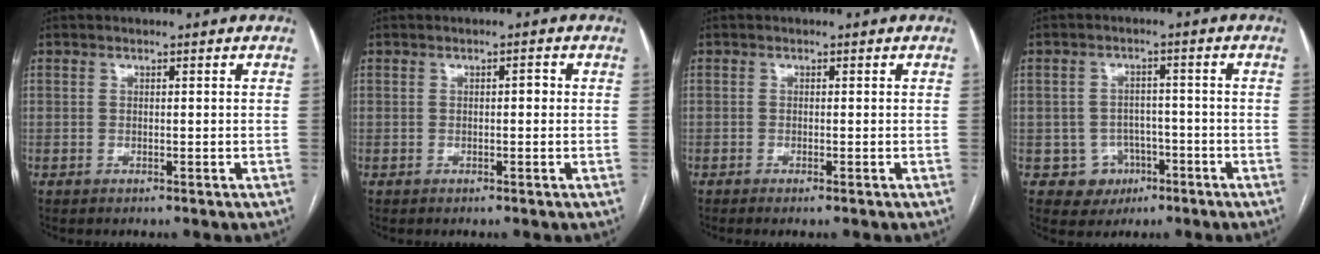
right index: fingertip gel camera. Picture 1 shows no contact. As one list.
[{"total": 1.1, "force": [0.0, 0.5, 1.0], "torque": [-0.011, 0.007, 0.000]}, {"total": 0.7, "force": [-0.4, -0.1, 0.5], "torque": [-0.011, -0.002, -0.008]}, {"total": 5.0, "force": [-2.1, 4.6, 0.4], "torque": [0.005, 0.015, -0.024]}]